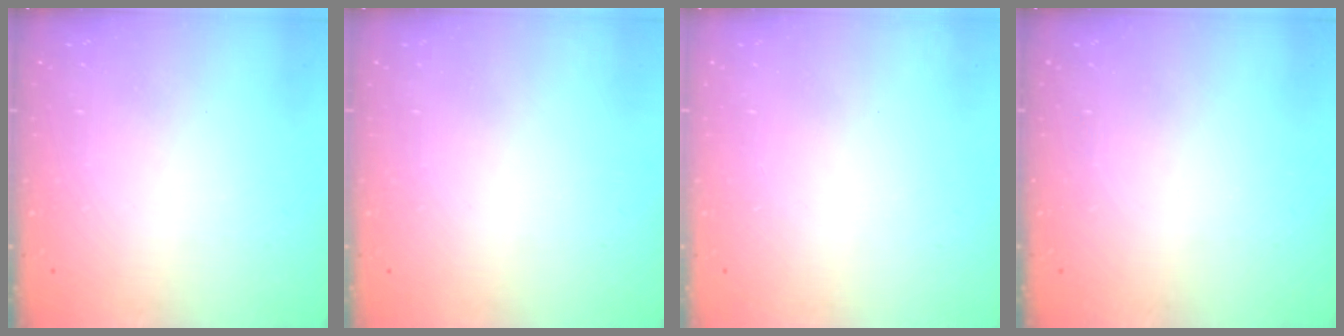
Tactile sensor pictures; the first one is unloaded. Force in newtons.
{"total": 1.8, "press": 1.7, "slide": 0.1}
{"total": 1.6, "press": 1.6, "slide": 0.1}
{"total": 0.0}